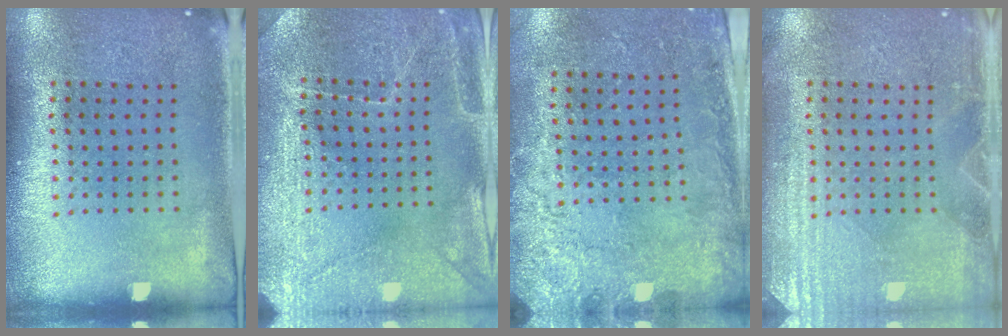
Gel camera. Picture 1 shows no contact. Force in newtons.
{"total": 3.0, "press": 3.0, "slide": 0.2}
{"total": 2.7, "press": 2.2, "slide": 1.5}
{"total": 3.4, "press": 3.4, "slide": 0.5}